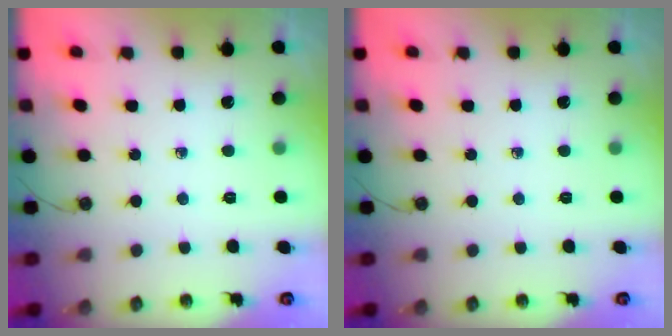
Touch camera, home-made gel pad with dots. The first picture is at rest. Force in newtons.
{"total": 0.0}